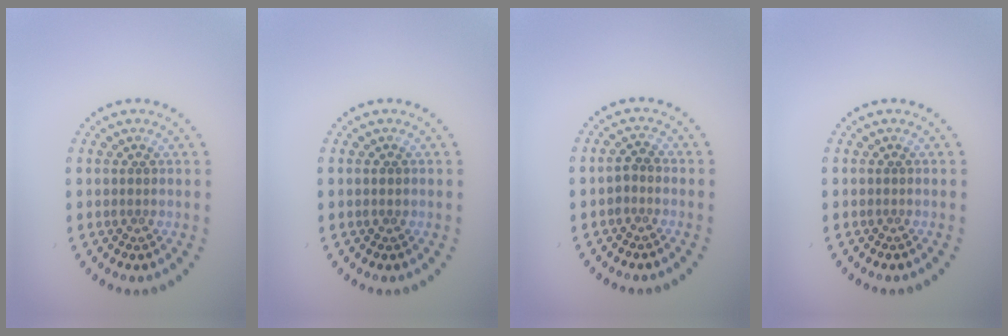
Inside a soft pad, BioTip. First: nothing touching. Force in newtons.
{"total": 0.7, "press": 0.7, "slide": 0.1}
{"total": 1.1, "press": 1.0, "slide": 0.6}
{"total": 0.0}